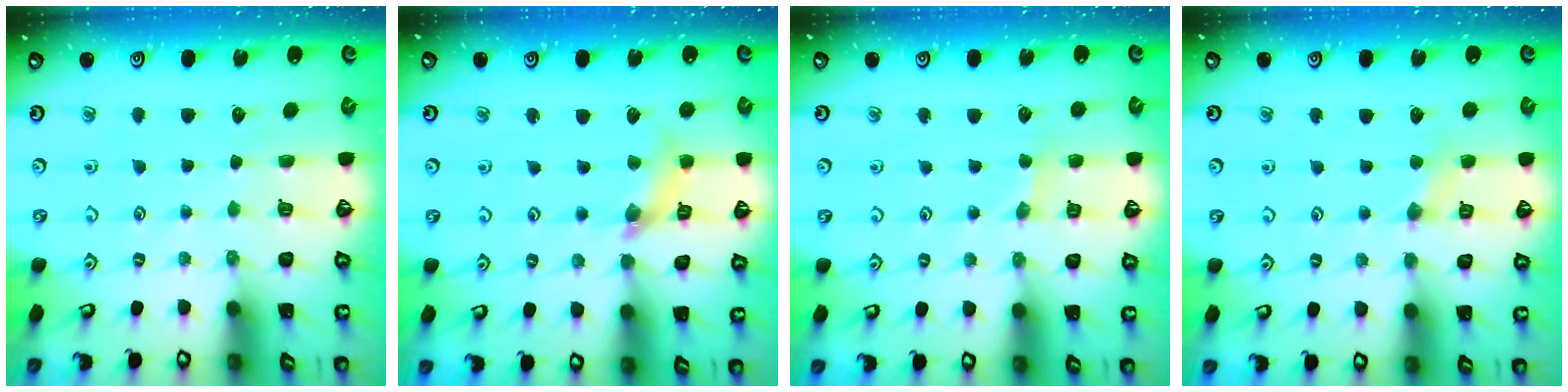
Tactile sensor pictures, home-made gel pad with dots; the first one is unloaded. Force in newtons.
{"total": 6.7, "press": 6.6, "slide": 0.7}
{"total": 1.9, "press": 1.9, "slide": 0.3}
{"total": 3.3, "press": 3.2, "slide": 0.7}